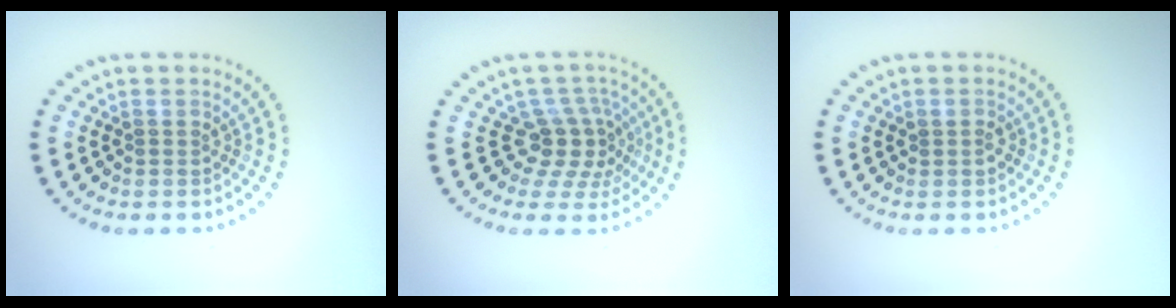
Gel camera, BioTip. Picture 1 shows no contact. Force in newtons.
{"total": 3.7, "press": 2.6, "slide": 2.6}
{"total": 0.8, "press": 0.7, "slide": 0.2}